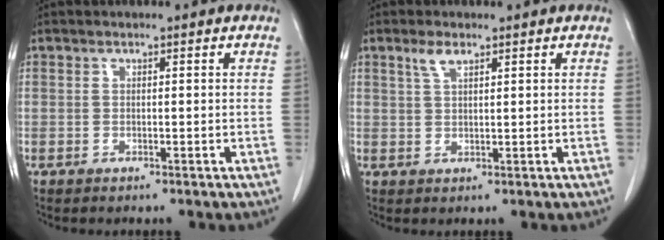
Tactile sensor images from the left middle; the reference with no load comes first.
{"total": 2.4, "force": [1.6, 0.7, 1.6], "torque": [-0.039, 0.003, 0.036]}